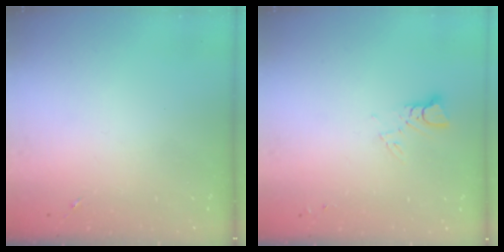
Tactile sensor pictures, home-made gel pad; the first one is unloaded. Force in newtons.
{"total": 2.9, "press": 2.9, "slide": 0.2}